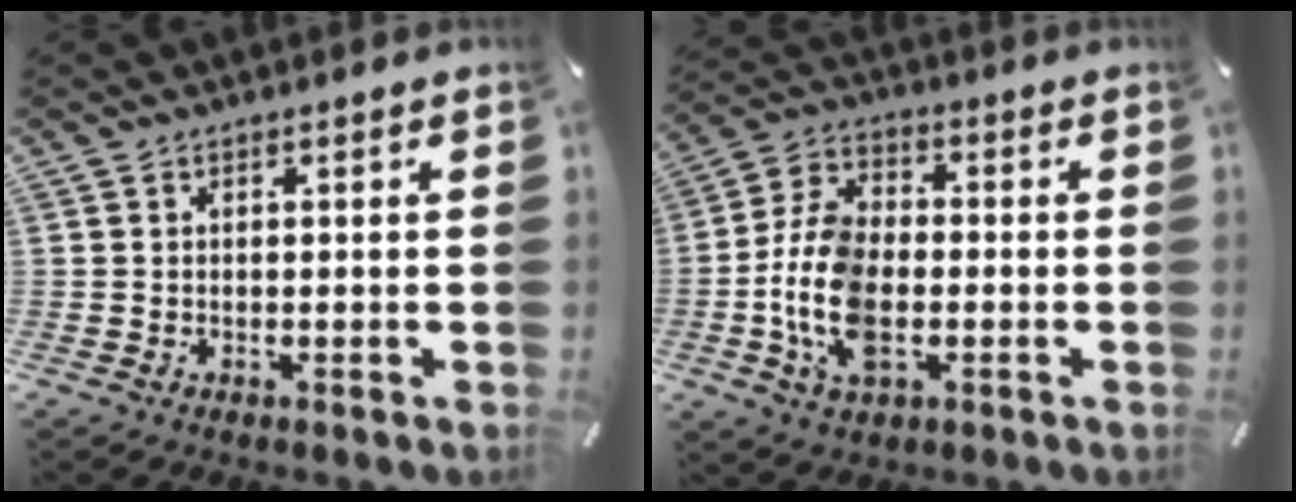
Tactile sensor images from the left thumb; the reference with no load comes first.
{"total": 12.4, "force": [-3.3, 7.8, 9.1], "torque": [-0.214, 0.000, -0.059]}